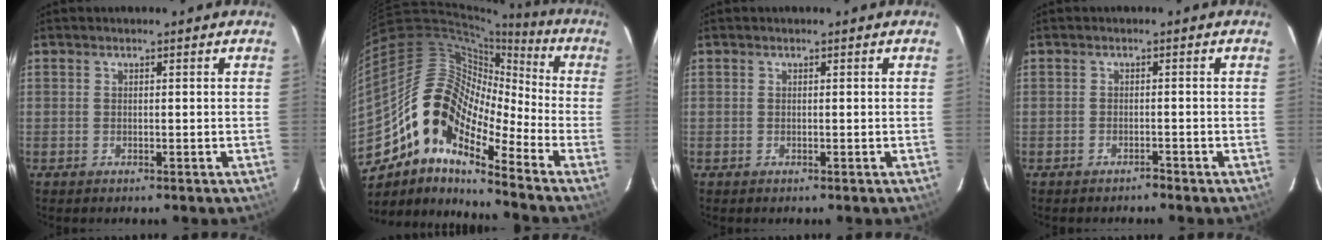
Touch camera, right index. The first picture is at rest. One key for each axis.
{"total": 16.3, "fx": -9.4, "fy": 6.6, "fz": 11.6, "tx": -0.190, "ty": 0.003, "tz": -0.195}
{"total": 0.0}
{"total": 1.2, "fx": -1.2, "fy": 0.2, "fz": 0.1, "tx": -0.007, "ty": 0.004, "tz": -0.018}